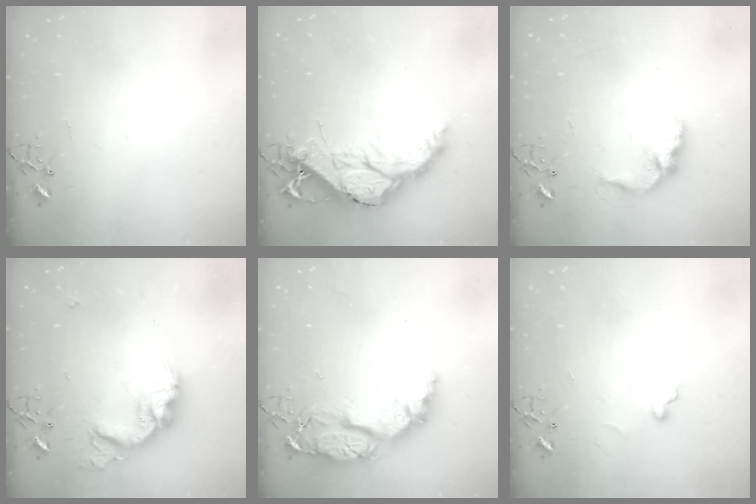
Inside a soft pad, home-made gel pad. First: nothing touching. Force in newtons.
{"total": 18.0, "press": 17.9, "slide": 1.7}
{"total": 12.4, "press": 12.4, "slide": 0.6}
{"total": 17.9, "press": 17.8, "slide": 1.1}
{"total": 15.4, "press": 15.3, "slide": 1.2}
{"total": 5.6, "press": 5.6, "slide": 0.5}